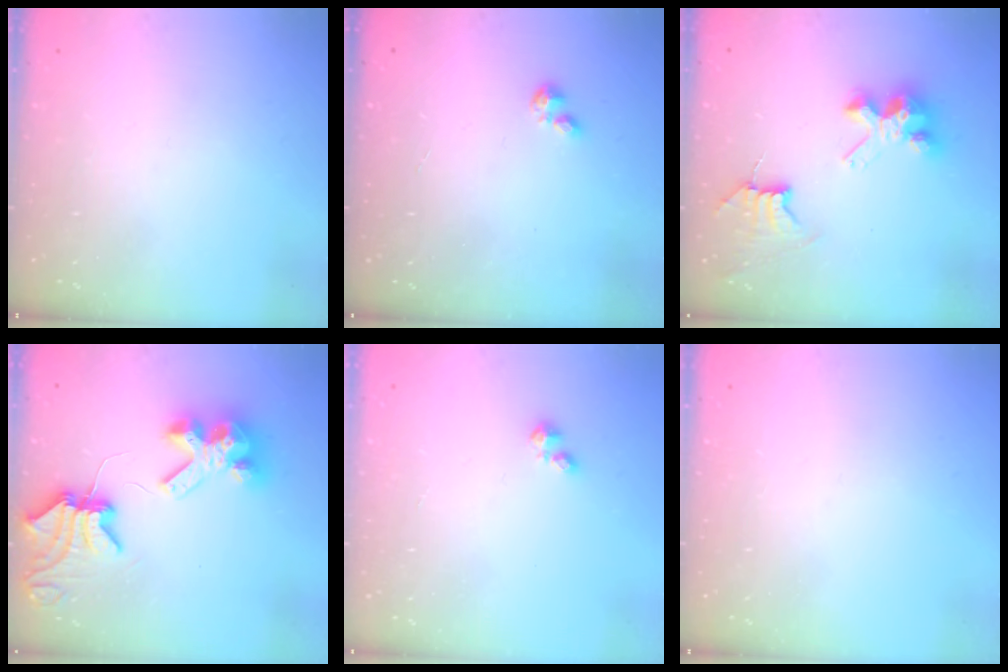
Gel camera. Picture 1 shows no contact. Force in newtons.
{"total": 0.7, "press": 0.6, "slide": 0.2}
{"total": 8.2, "press": 8.2, "slide": 0.7}
{"total": 10.0, "press": 9.9, "slide": 1.6}
{"total": 1.1, "press": 1.1, "slide": 0.3}
{"total": 0.0}